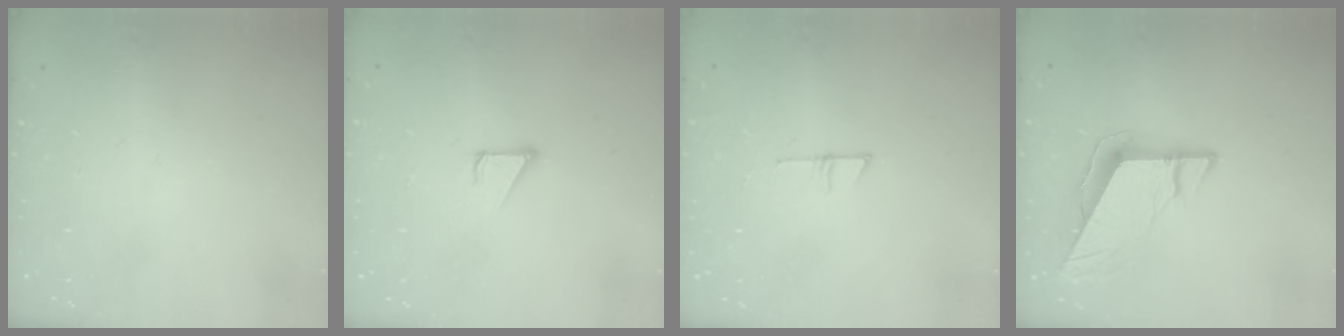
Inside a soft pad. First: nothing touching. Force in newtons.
{"total": 2.1, "press": 2.1, "slide": 0.1}
{"total": 4.7, "press": 4.7, "slide": 0.3}
{"total": 9.1, "press": 9.1, "slide": 0.3}